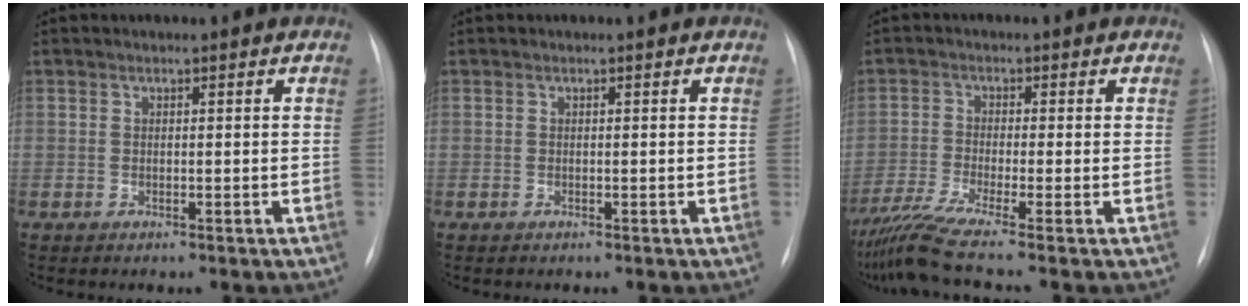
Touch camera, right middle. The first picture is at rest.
{"total": 0.0}
{"total": 7.5, "force": [-5.9, -2.0, 4.2], "torque": [-0.080, -0.027, -0.104]}